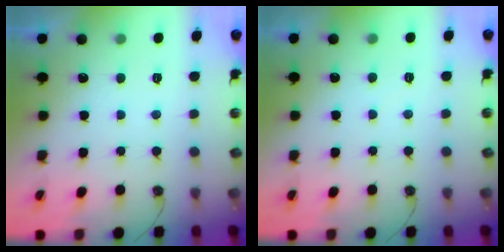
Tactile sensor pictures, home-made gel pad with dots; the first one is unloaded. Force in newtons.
{"total": 2.9, "press": 2.9, "slide": 0.4}